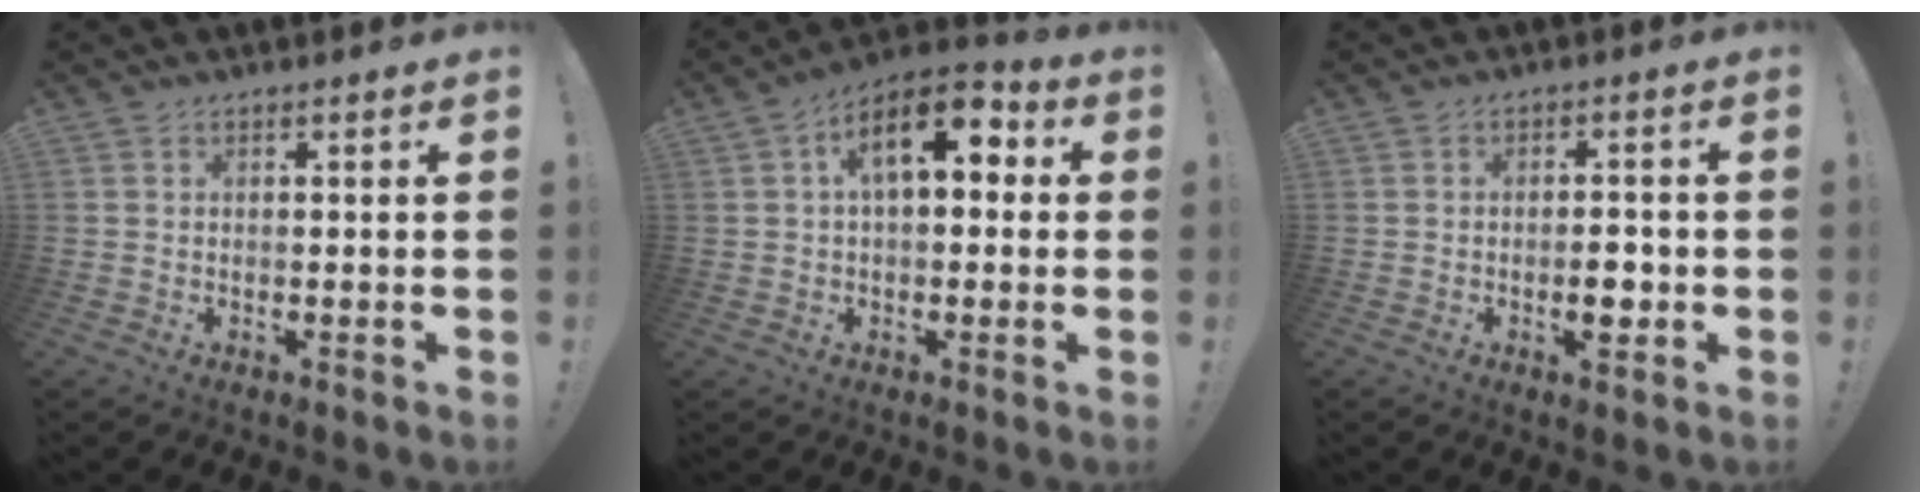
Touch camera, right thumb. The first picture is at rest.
{"total": 12.9, "force": [3.9, 6.5, 10.4], "torque": [-0.156, 0.000, 0.066]}
{"total": 5.8, "force": [-1.7, 2.6, 4.9], "torque": [-0.061, 0.005, -0.029]}